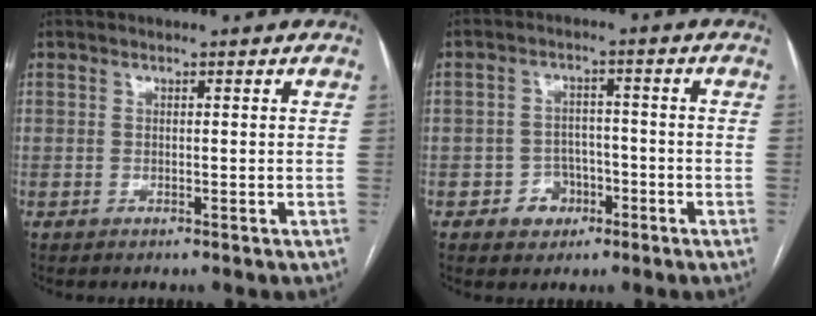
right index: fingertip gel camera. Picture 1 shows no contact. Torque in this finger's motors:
{"motor_torque": [-0.13, -0.10, -0.41, -0.20]}